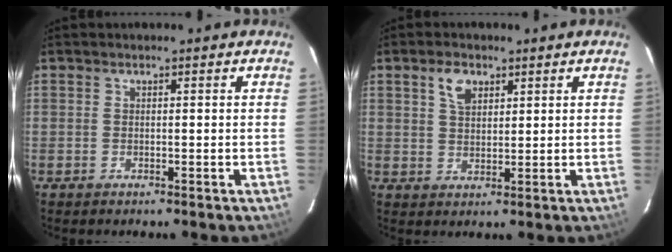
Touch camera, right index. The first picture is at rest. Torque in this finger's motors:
{"motor_torque": [0.13, 0.09, 0.08, 0.03]}